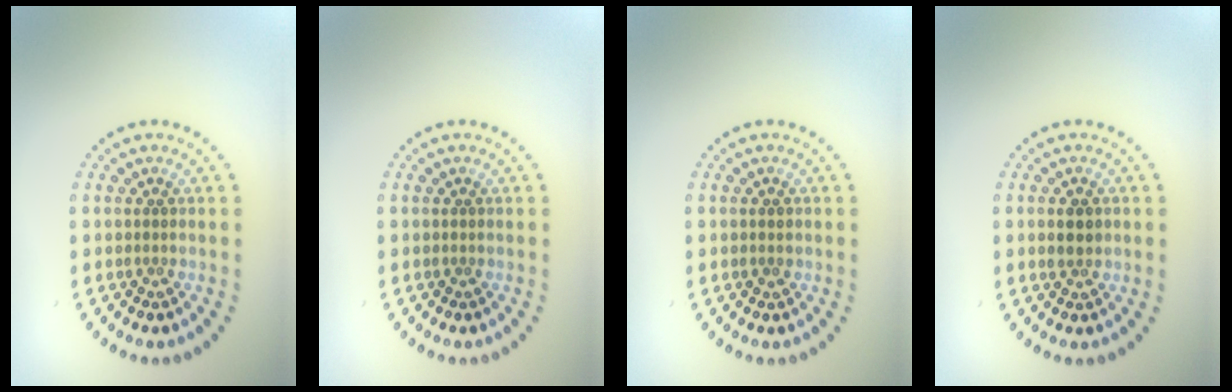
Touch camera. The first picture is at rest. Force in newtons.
{"total": 0.0}
{"total": 1.1, "press": 1.1, "slide": 0.0}
{"total": 1.7, "press": 1.7, "slide": 0.1}